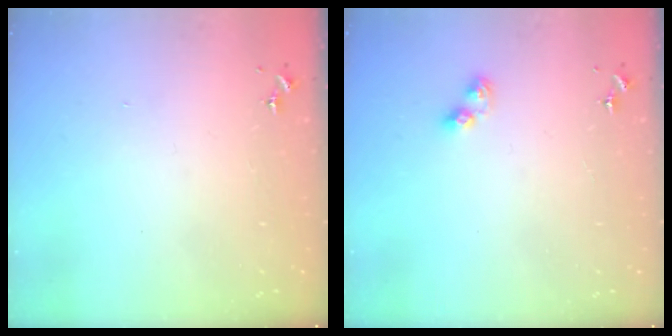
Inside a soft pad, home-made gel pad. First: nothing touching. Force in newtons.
{"total": 5.8, "press": 5.8, "slide": 0.5}